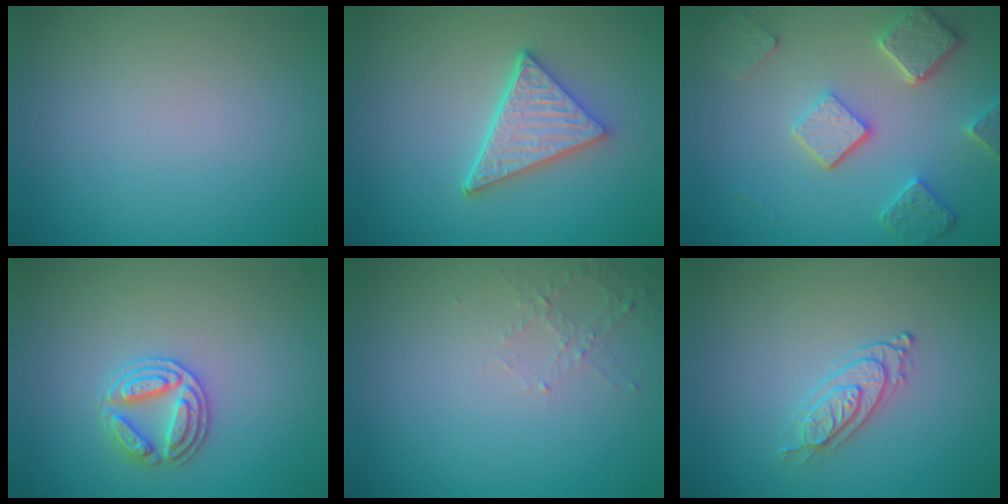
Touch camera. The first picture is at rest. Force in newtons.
{"total": 4.8, "press": 3.7, "slide": 3.1}
{"total": 5.3, "press": 4.0, "slide": 3.5}
{"total": 2.8, "press": 2.7, "slide": 0.4}
{"total": 1.3, "press": 1.3, "slide": 0.4}
{"total": 2.3, "press": 2.1, "slide": 0.9}